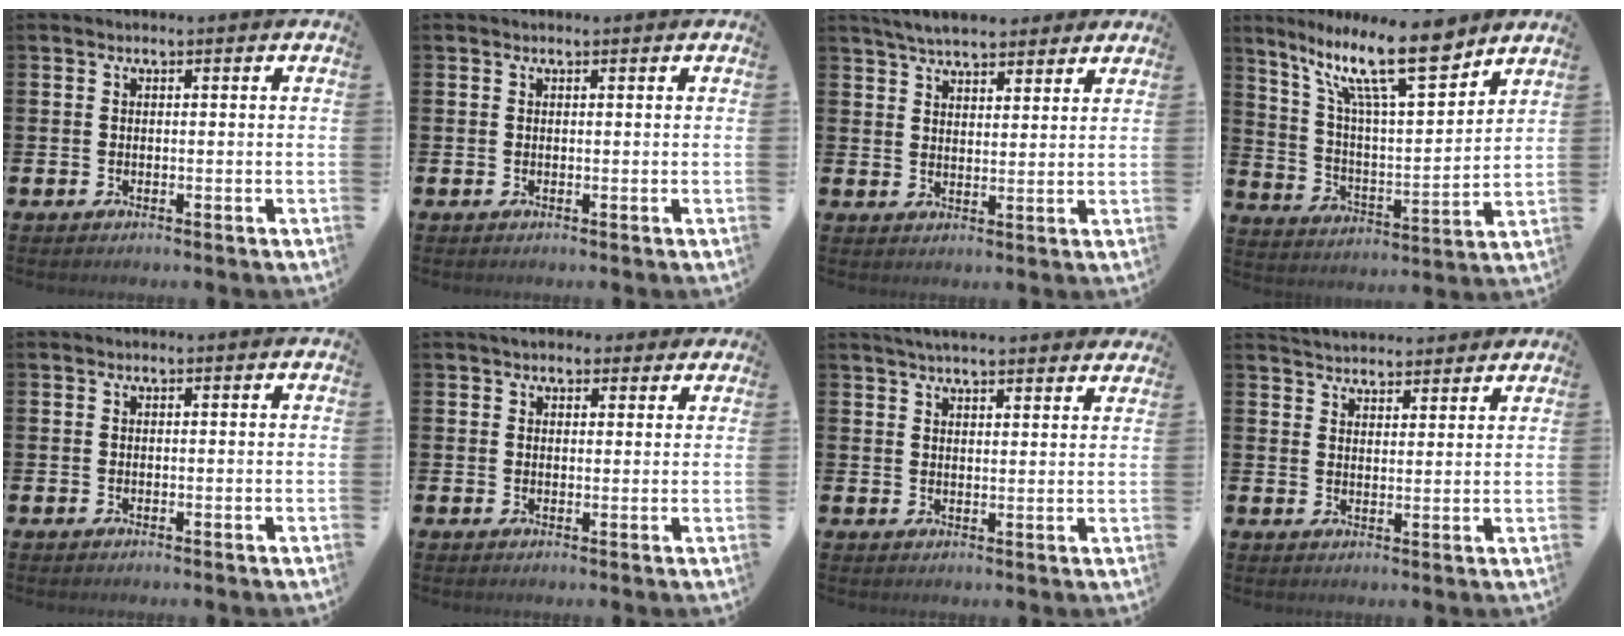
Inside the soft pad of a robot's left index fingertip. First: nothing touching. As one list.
[{"total": 0.0}, {"total": 5.6, "force": [5.3, 1.2, 1.2], "torque": [-0.038, -0.015, 0.098]}, {"total": 14.9, "force": [10.6, 3.4, 9.9], "torque": [-0.194, -0.046, 0.180]}, {"total": 0.0}, {"total": 3.4, "force": [3.0, 1.6, 0.4], "torque": [-0.009, -0.005, 0.054]}, {"total": 4.0, "force": [3.9, 0.4, 0.9], "torque": [-0.026, -0.013, 0.071]}, {"total": 4.1, "force": [4.1, 0.7, -0.2], "torque": [-0.008, -0.022, 0.074]}]